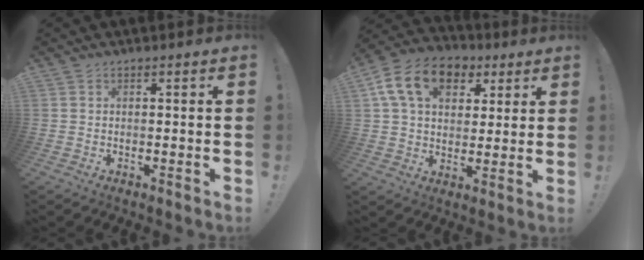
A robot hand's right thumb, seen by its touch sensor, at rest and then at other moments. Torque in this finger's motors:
{"motor_torque": [1.68, 1.70, 0.59, 0.04, 0.24]}